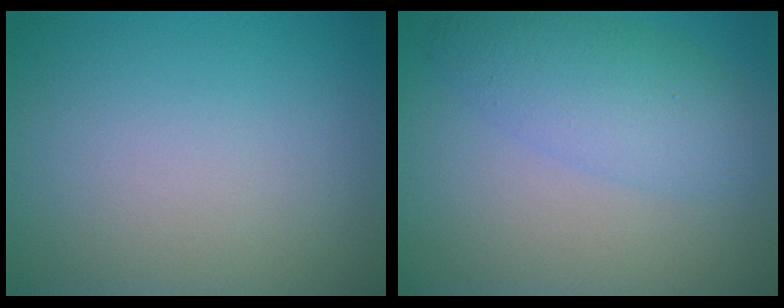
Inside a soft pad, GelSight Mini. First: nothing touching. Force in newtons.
{"total": 4.3, "press": 4.3, "slide": 0.1}